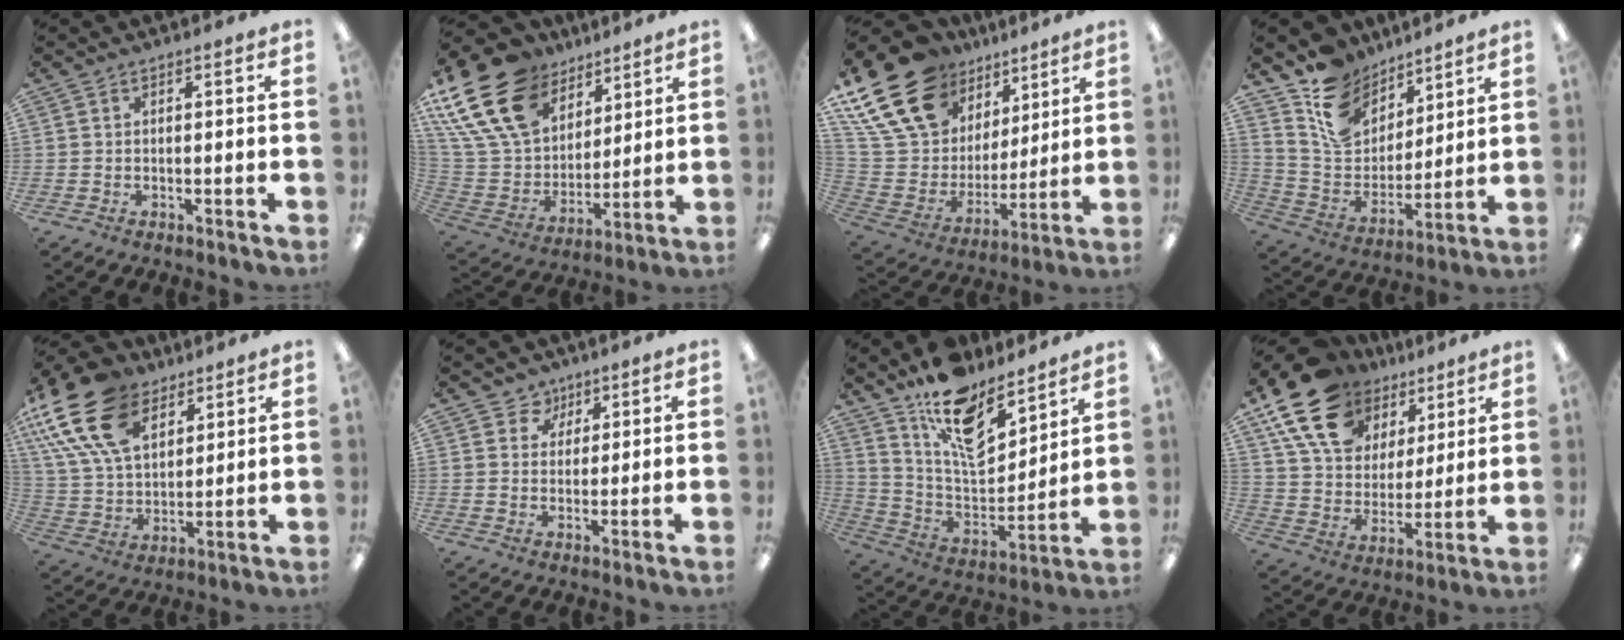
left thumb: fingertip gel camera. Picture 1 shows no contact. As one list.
[{"total": 23.7, "force": [13.2, 15.3, 12.4], "torque": [-0.262, -0.062, 0.253]}, {"total": 23.3, "force": [15.0, 14.2, 10.9], "torque": [-0.232, -0.083, 0.286]}, {"total": 15.1, "force": [10.0, 10.1, 5.1], "torque": [-0.111, -0.067, 0.195]}, {"total": 21.9, "force": [11.6, 13.5, 12.7], "torque": [-0.280, -0.056, 0.211]}, {"total": 4.9, "force": [2.9, 4.0, 0.2], "torque": [-0.010, -0.010, 0.051]}, {"total": 16.0, "force": [11.4, 7.6, 8.1], "torque": [-0.139, -0.089, 0.208]}, {"total": 20.0, "force": [12.5, 12.6, 9.2], "torque": [-0.179, -0.056, 0.233]}]